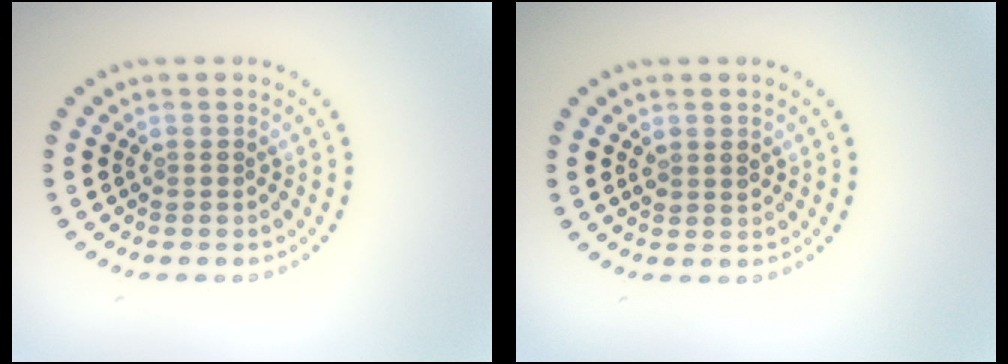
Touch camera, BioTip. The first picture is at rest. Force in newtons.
{"total": 1.1, "press": 1.0, "slide": 0.4}